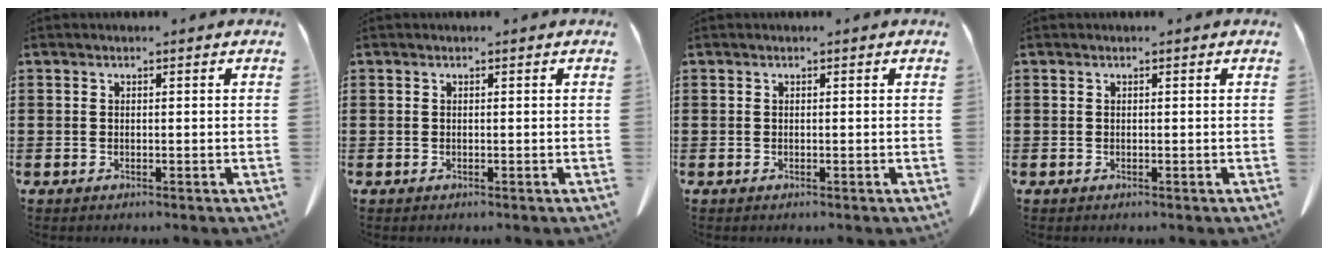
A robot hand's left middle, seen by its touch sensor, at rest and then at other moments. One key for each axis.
{"total": 0.0}
{"total": 0.0}
{"total": 0.0}